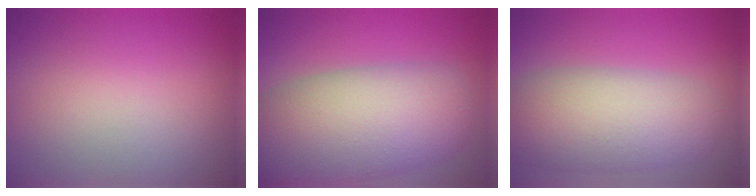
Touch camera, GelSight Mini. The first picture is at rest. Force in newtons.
{"total": 11.1, "press": 11.0, "slide": 0.6}
{"total": 7.7, "press": 7.6, "slide": 0.4}